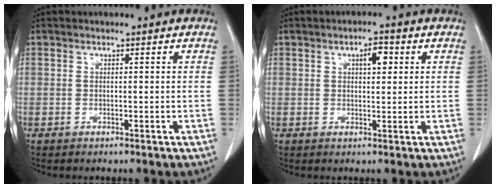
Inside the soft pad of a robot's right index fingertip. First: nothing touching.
{"total": 3.2, "force": [1.2, 1.2, 2.7], "torque": [-0.042, 0.004, 0.017]}